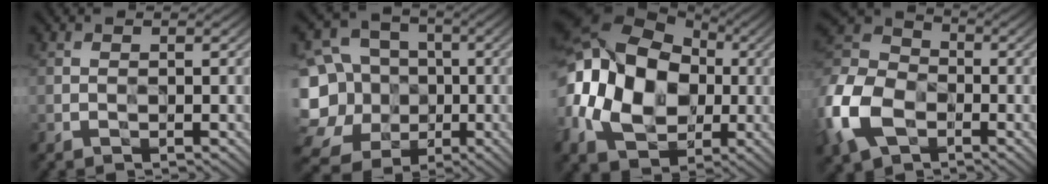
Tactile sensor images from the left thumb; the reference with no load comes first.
{"total": 17.1, "force": [-4.7, 15.2, 6.1], "torque": [-0.201, -0.006, -0.092]}
{"total": 18.7, "force": [0.3, 13.5, 13.0], "torque": [-0.279, 0.005, 0.007]}
{"total": 14.5, "force": [-5.7, 9.9, 8.9], "torque": [-0.252, -0.024, -0.129]}